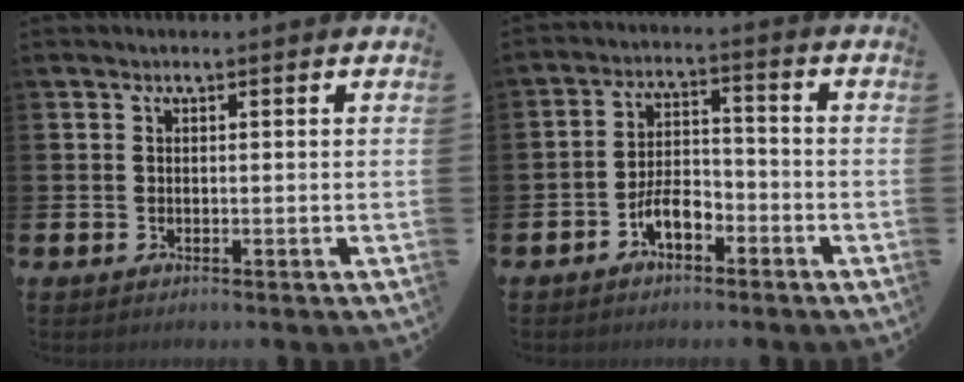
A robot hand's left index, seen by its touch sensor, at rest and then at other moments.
{"total": 5.0, "force": [-2.8, 2.4, 3.3], "torque": [-0.063, 0.015, -0.055]}